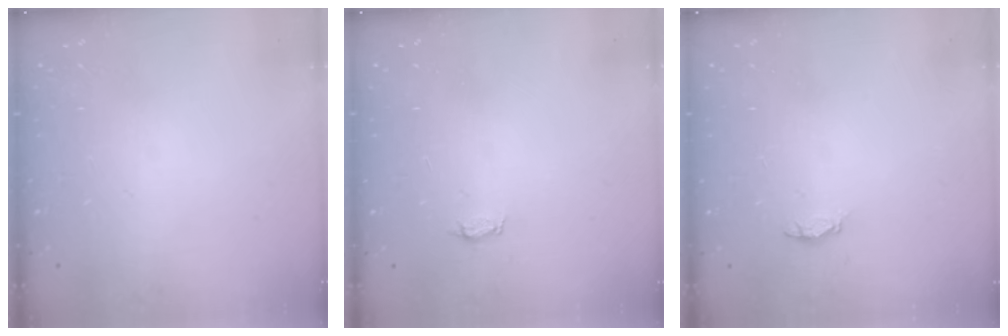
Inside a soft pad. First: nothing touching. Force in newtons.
{"total": 2.9, "press": 2.9, "slide": 0.4}
{"total": 3.3, "press": 3.2, "slide": 0.6}